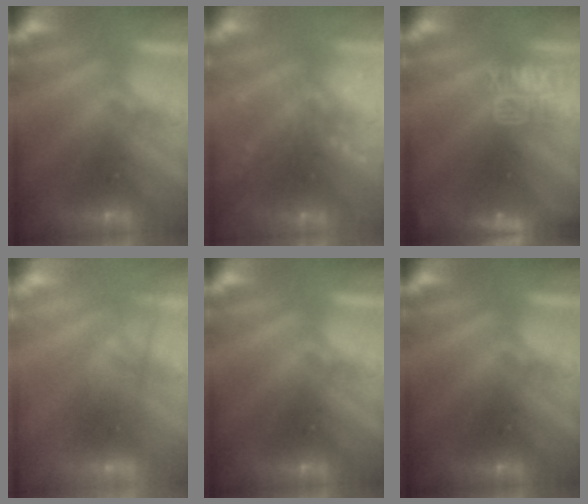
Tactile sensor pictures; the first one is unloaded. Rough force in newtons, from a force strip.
{"total": 9.4}
{"total": 8.3}
{"total": 2.7}
{"total": 0.0}
{"total": 0.0}